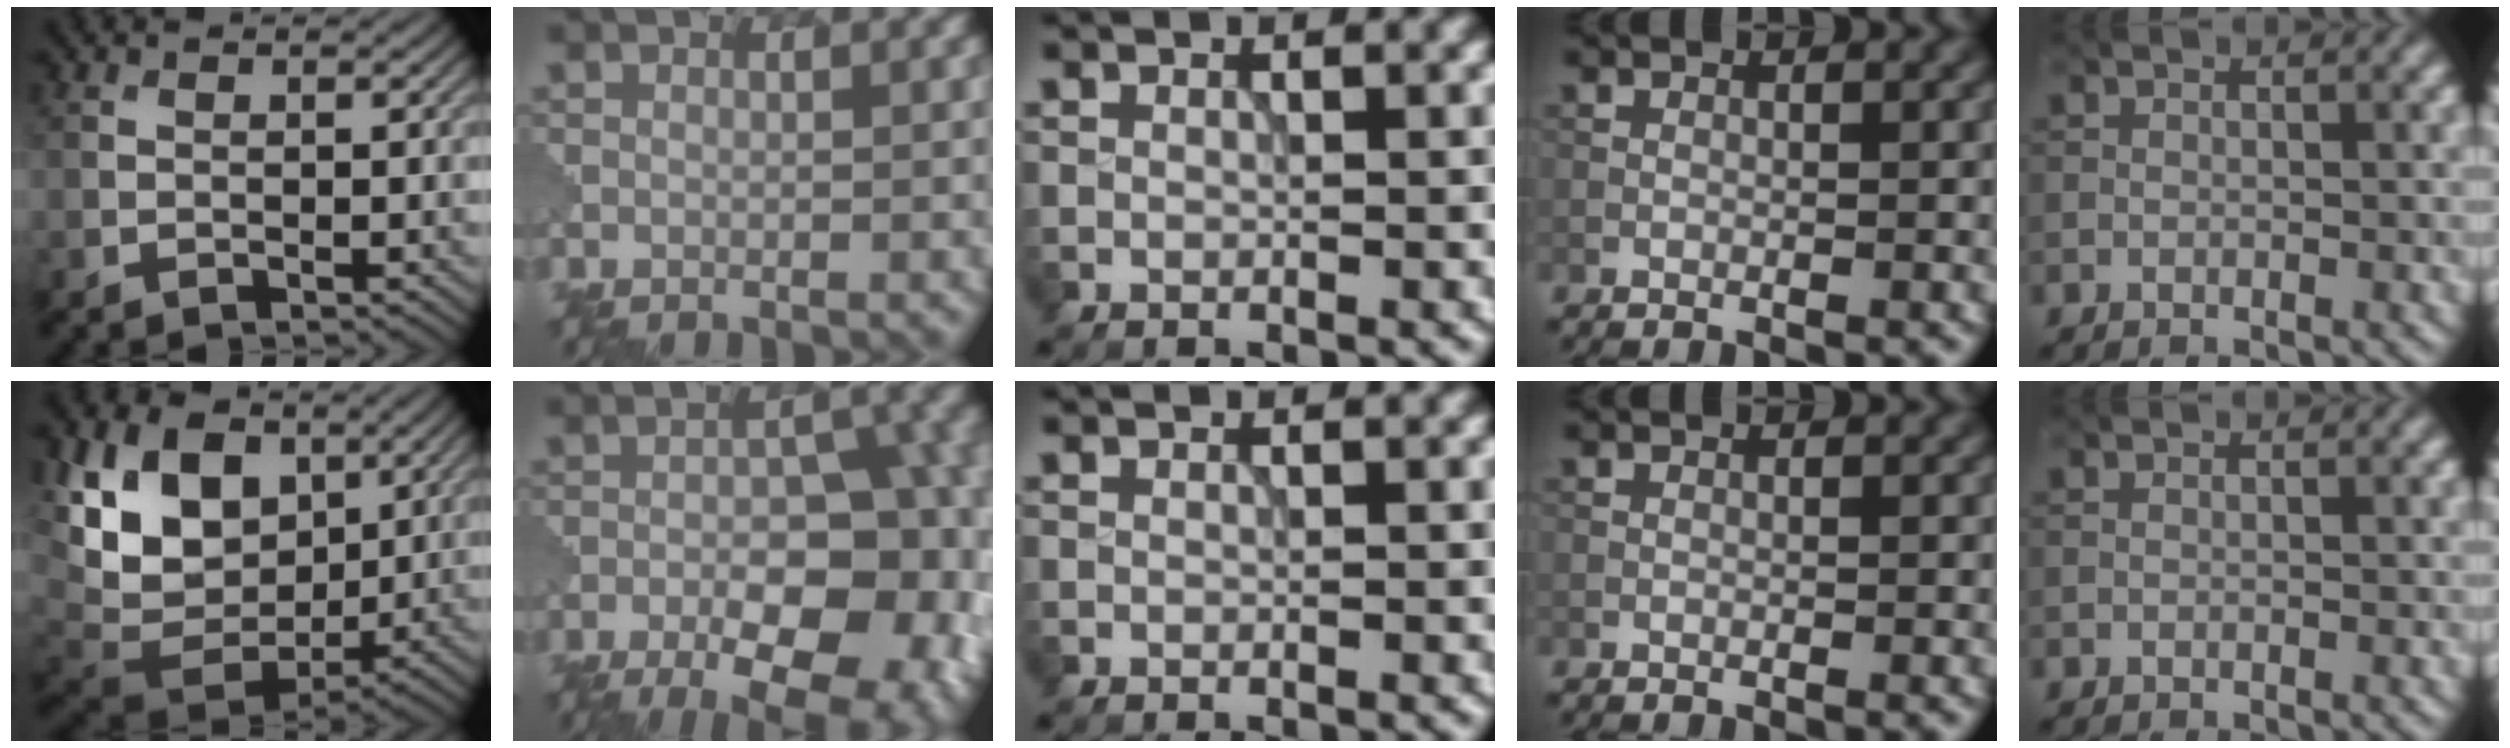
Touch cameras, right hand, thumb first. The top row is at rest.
{"thumb": {"total": 14.4, "force": [3.8, 10.2, 9.4], "torque": [-0.218, -0.004, 0.084]}, "index": {"total": 13.4, "force": [-5.7, 6.2, 10.3], "torque": [-0.121, -0.008, -0.074]}}